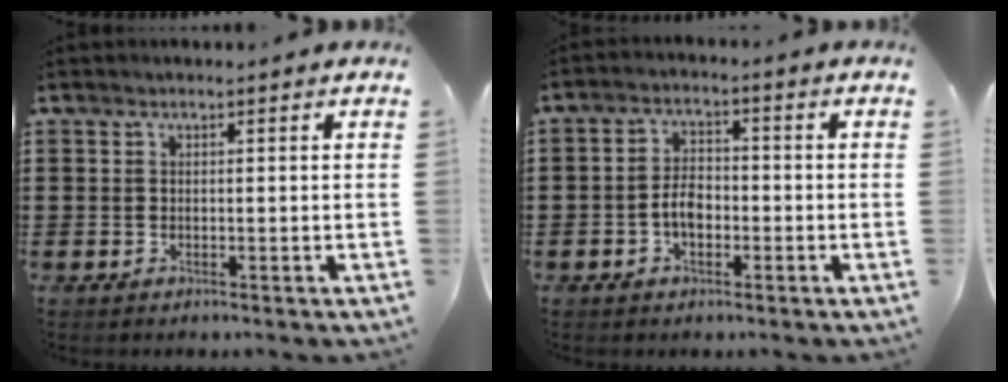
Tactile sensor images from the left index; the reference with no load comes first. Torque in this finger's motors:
{"motor_torque": [0.30, 0.28, 0.20, 0.05]}